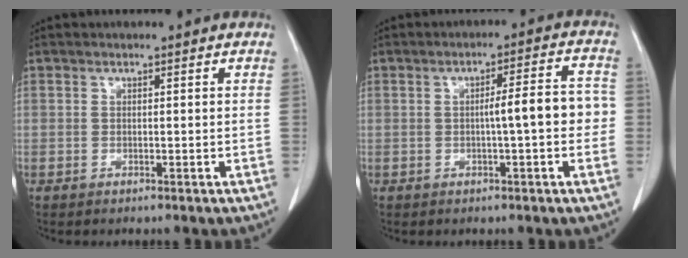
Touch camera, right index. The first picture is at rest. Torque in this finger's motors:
{"motor_torque": [0.55, -0.19, 0.35, 0.08]}